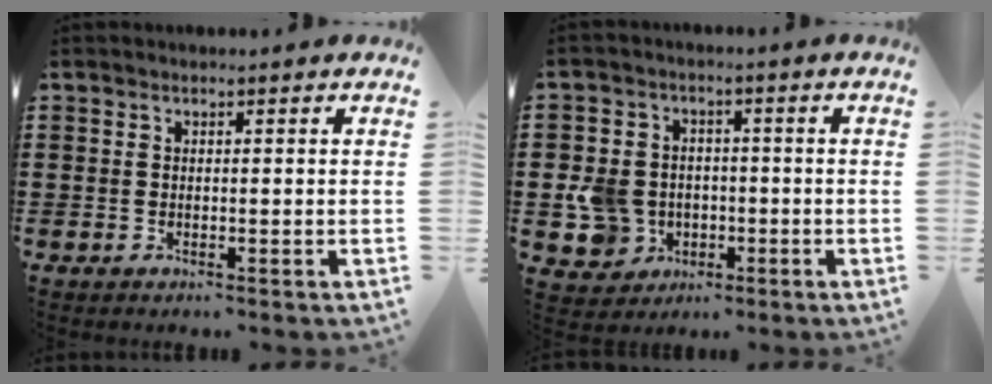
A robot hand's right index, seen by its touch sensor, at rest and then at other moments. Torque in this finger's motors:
{"motor_torque": [0.40, -0.16, 0.40, 0.07]}